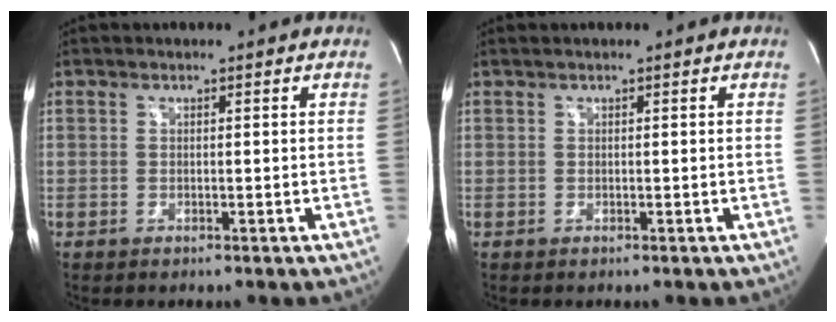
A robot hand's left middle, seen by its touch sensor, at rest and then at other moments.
{"total": 0.0}